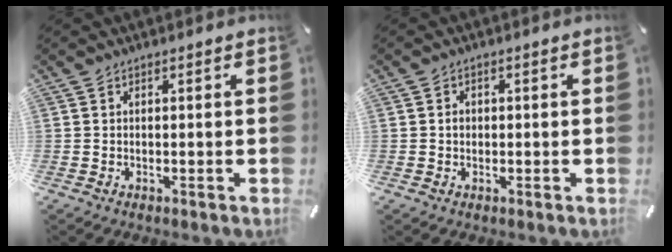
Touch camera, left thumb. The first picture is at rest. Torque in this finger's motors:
{"motor_torque": [0.05, -0.14, 0.05, -0.11, -0.03]}